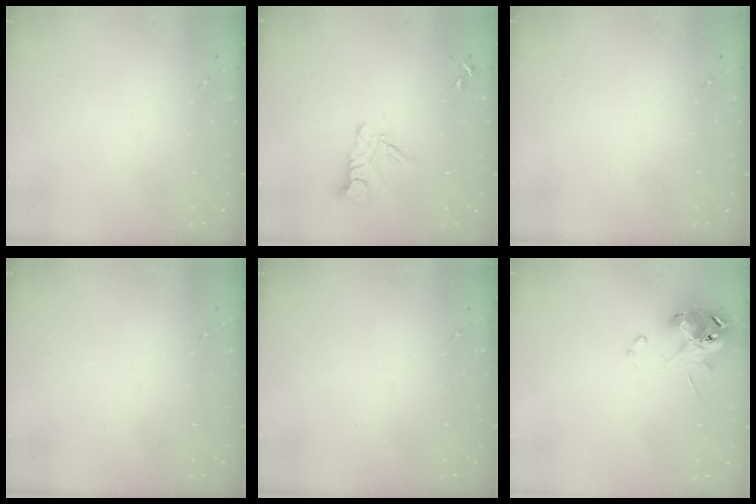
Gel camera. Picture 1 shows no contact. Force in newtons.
{"total": 8.6, "press": 8.5, "slide": 0.9}
{"total": 0.0}
{"total": 0.0}
{"total": 0.0}
{"total": 12.6, "press": 12.5, "slide": 1.7}